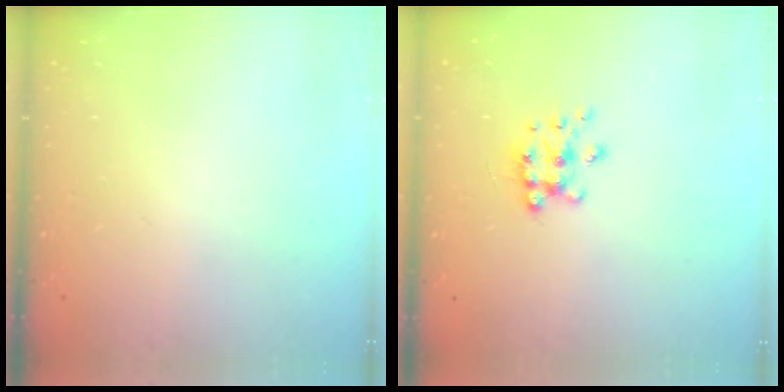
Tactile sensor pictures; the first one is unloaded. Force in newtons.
{"total": 7.8, "press": 7.8, "slide": 0.8}